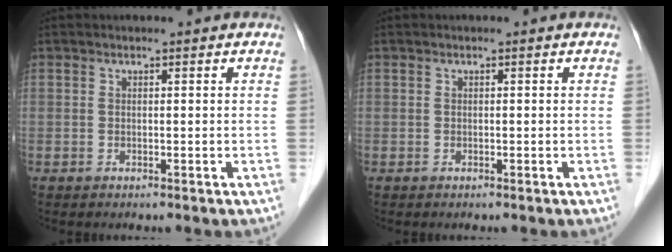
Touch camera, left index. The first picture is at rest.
{"total": 0.0}